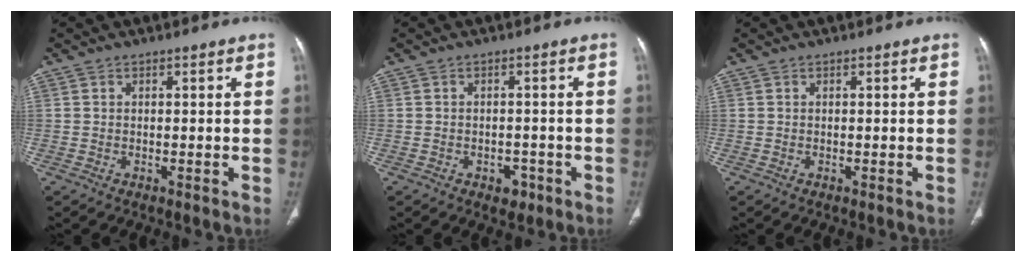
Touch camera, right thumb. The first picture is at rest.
{"total": 2.7, "force": [-1.5, 1.9, 1.3], "torque": [-0.001, 0.006, -0.016]}
{"total": 0.0}